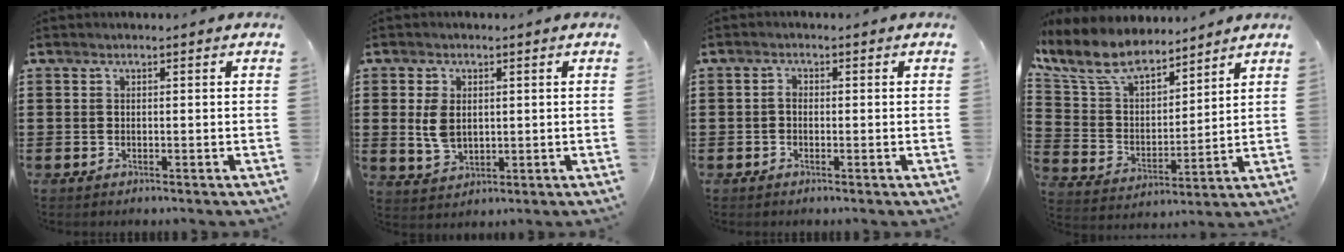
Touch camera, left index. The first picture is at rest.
{"total": 4.7, "force": [0.7, 3.2, 3.3], "torque": [-0.087, 0.005, 0.008]}
{"total": 1.2, "force": [-0.2, 0.8, 1.0], "torque": [-0.020, 0.004, -0.006]}
{"total": 10.0, "force": [8.4, 3.6, 4.0], "torque": [-0.118, -0.039, 0.153]}